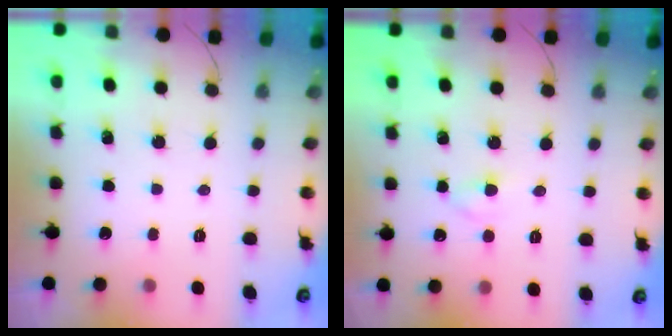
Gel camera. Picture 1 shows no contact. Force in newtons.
{"total": 1.9, "press": 1.7, "slide": 0.8}